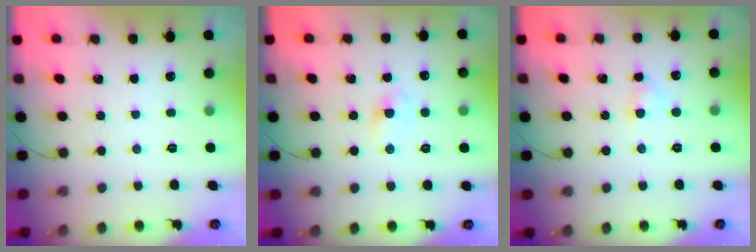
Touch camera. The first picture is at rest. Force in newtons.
{"total": 2.7, "press": 2.4, "slide": 1.1}
{"total": 2.7, "press": 2.5, "slide": 1.1}